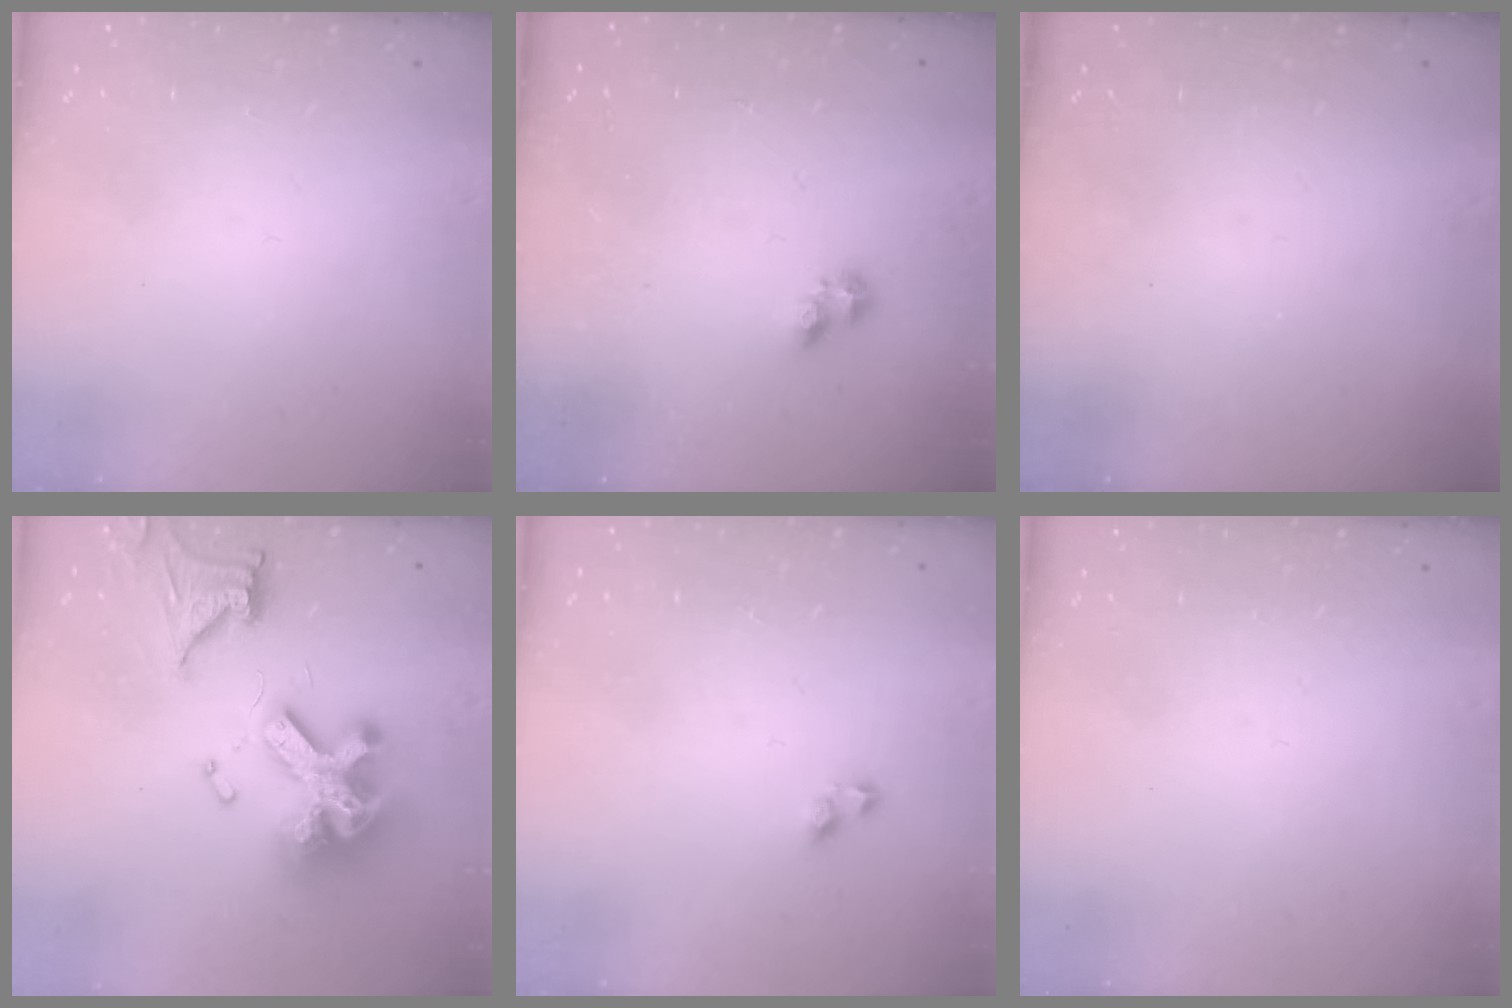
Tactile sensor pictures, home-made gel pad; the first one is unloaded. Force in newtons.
{"total": 2.8, "press": 2.7, "slide": 0.5}
{"total": 0.0}
{"total": 20.1, "press": 20.0, "slide": 2.1}
{"total": 2.9, "press": 2.9, "slide": 0.2}
{"total": 0.0}